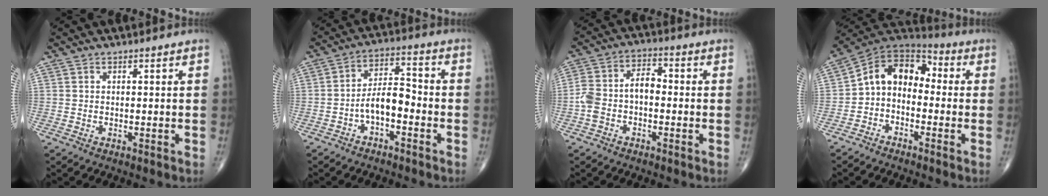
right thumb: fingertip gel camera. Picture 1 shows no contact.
{"total": 7.1, "force": [-2.7, 3.4, 5.6], "torque": [-0.089, 0.039, -0.053]}
{"total": 8.2, "force": [-1.5, 4.9, 6.4], "torque": [-0.130, 0.036, -0.036]}
{"total": 10.8, "force": [-1.3, 7.9, 7.3], "torque": [-0.097, 0.059, -0.043]}